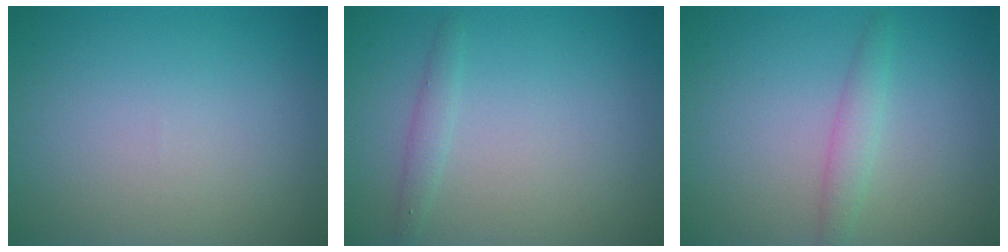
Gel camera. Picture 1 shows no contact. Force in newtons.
{"total": 1.3, "press": 1.3, "slide": 0.0}
{"total": 1.7, "press": 1.7, "slide": 0.0}